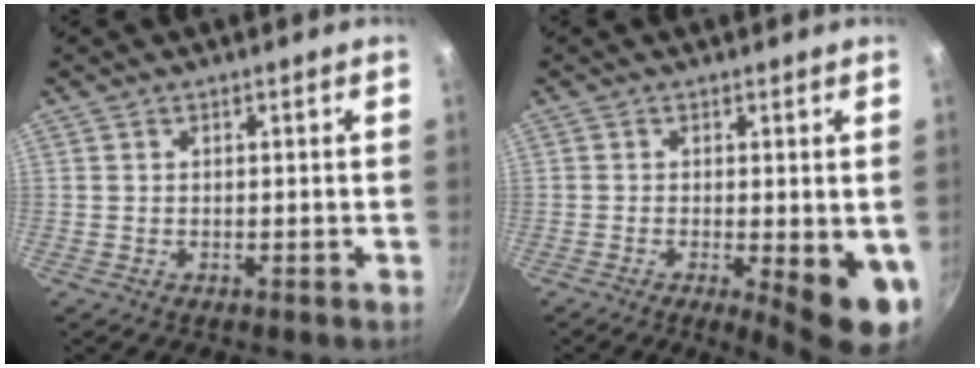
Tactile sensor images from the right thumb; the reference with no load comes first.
{"total": 9.7, "force": [-1.9, 2.8, 9.1], "torque": [-0.102, -0.010, -0.017]}